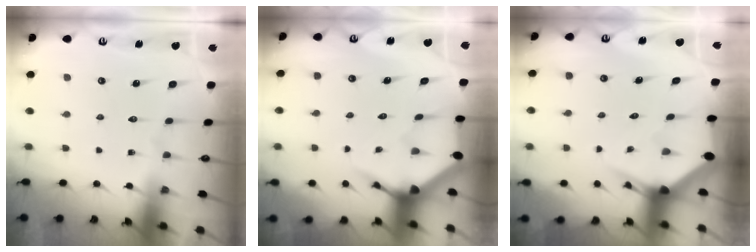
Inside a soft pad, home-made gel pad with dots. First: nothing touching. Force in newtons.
{"total": 3.9, "press": 3.8, "slide": 0.5}
{"total": 3.7, "press": 3.6, "slide": 0.3}